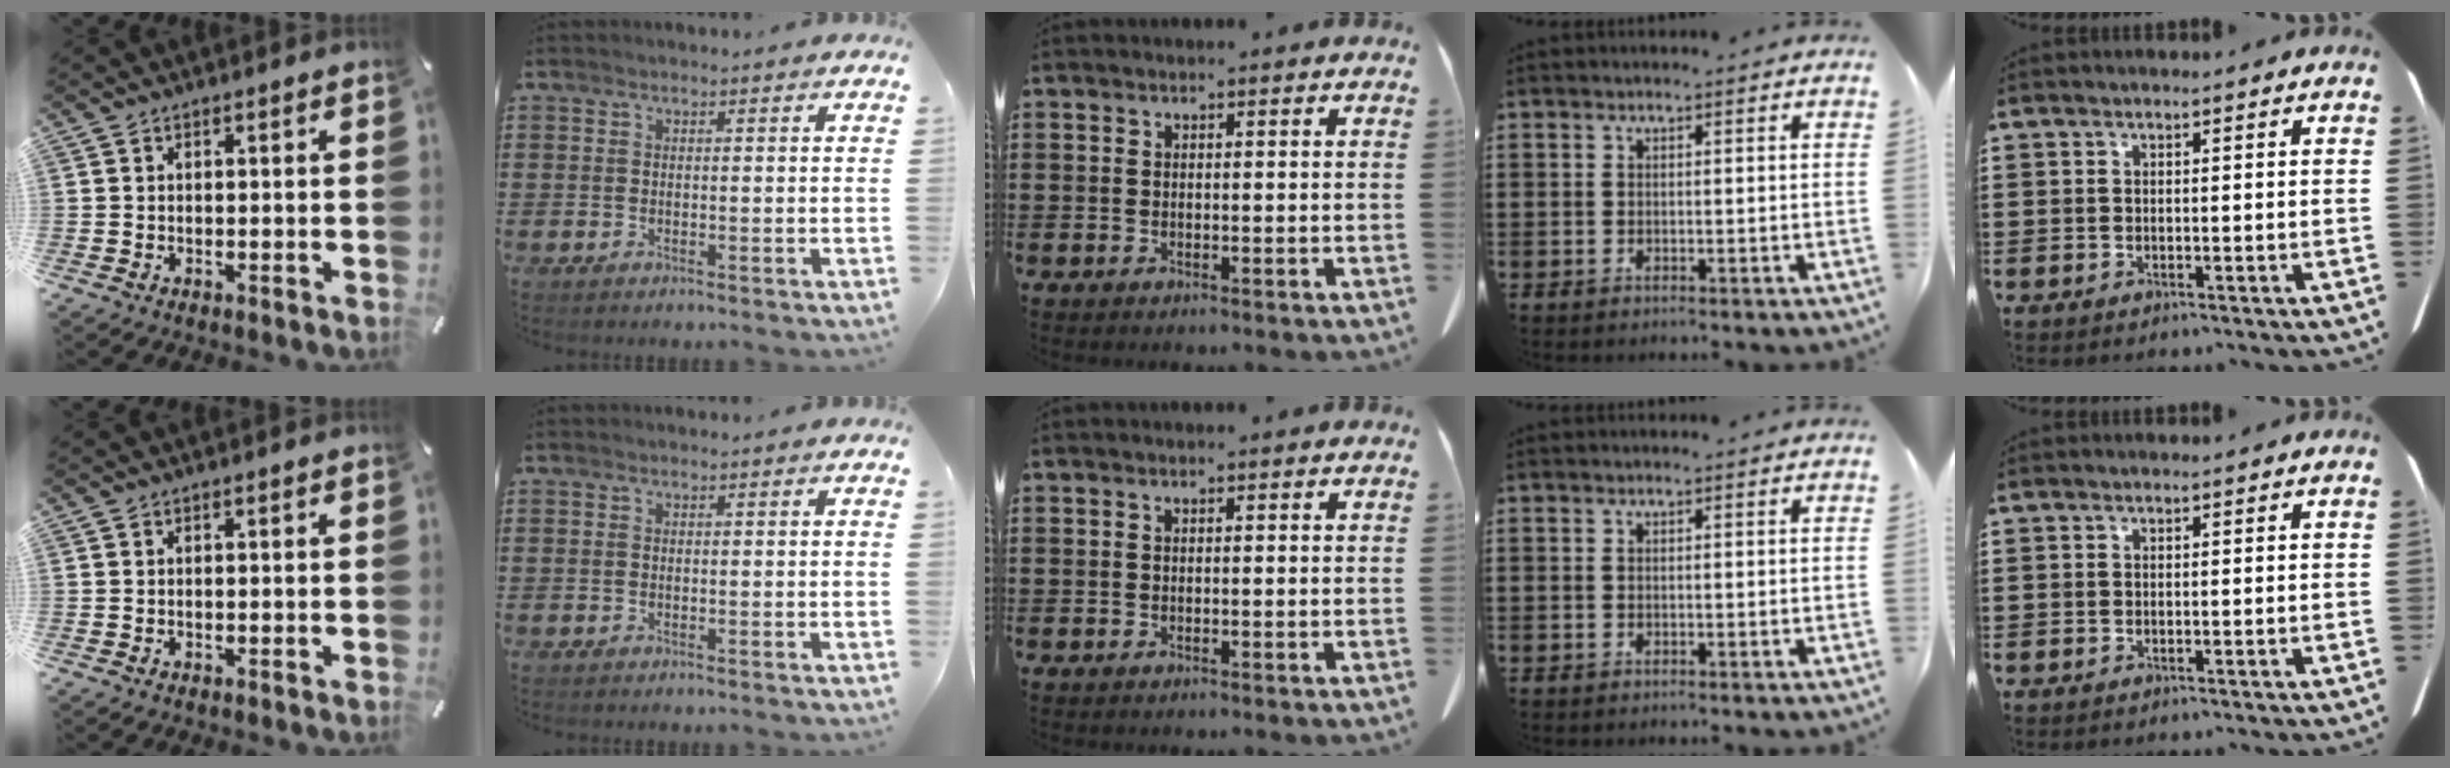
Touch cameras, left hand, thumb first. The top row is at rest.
{}